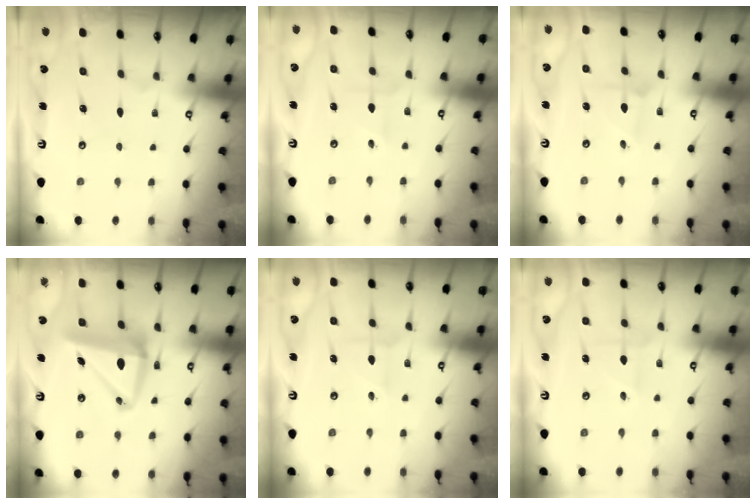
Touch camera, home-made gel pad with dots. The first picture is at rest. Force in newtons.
{"total": 1.2, "press": 1.2, "slide": 0.2}
{"total": 2.2, "press": 2.2, "slide": 0.1}
{"total": 10.8, "press": 10.5, "slide": 2.3}
{"total": 1.8, "press": 1.7, "slide": 0.2}
{"total": 2.4, "press": 2.2, "slide": 0.9}